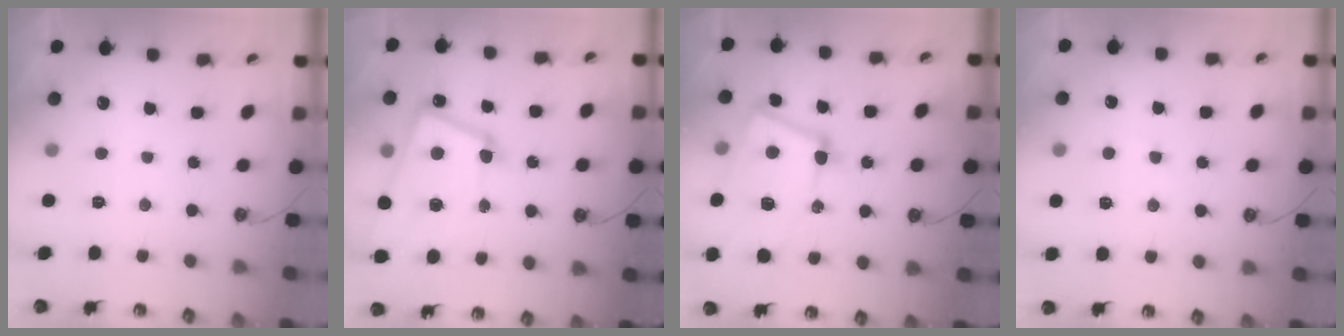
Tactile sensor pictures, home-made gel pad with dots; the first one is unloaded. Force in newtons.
{"total": 15.4, "press": 15.3, "slide": 1.9}
{"total": 13.1, "press": 13.0, "slide": 0.8}
{"total": 4.9, "press": 4.8, "slide": 0.3}